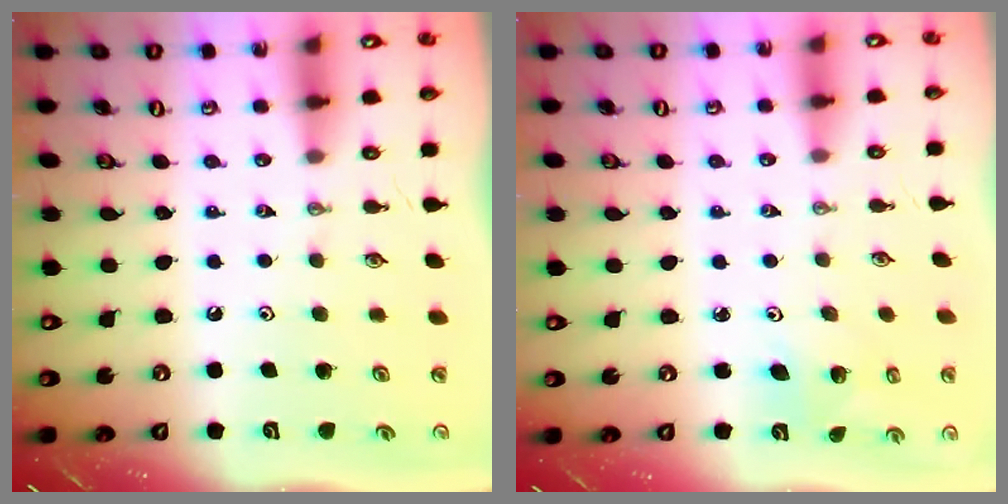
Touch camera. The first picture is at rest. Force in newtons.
{"total": 3.5, "press": 3.5, "slide": 0.2}